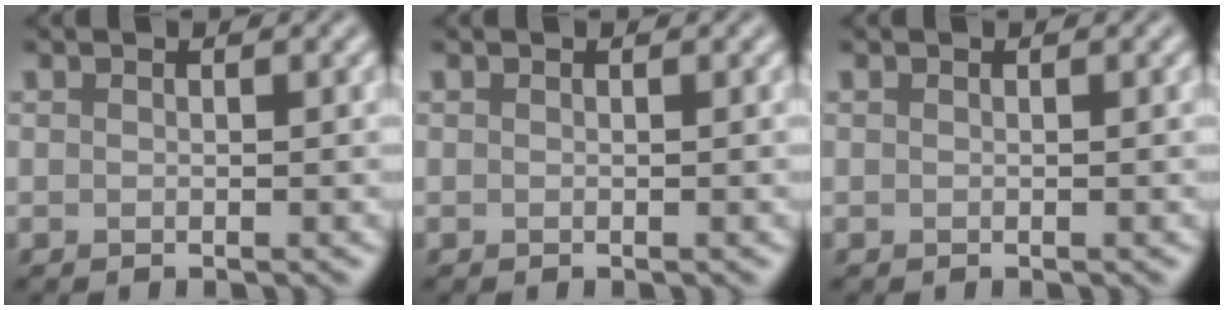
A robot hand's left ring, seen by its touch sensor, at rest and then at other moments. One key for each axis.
{"total": 0.0}
{"total": 0.0}